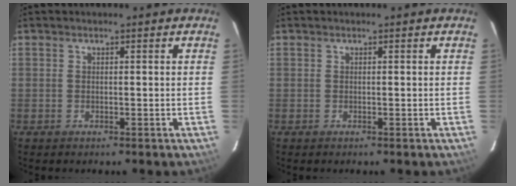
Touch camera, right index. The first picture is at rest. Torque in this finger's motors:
{"motor_torque": [0.00, 0.00, 0.01, 0.01]}